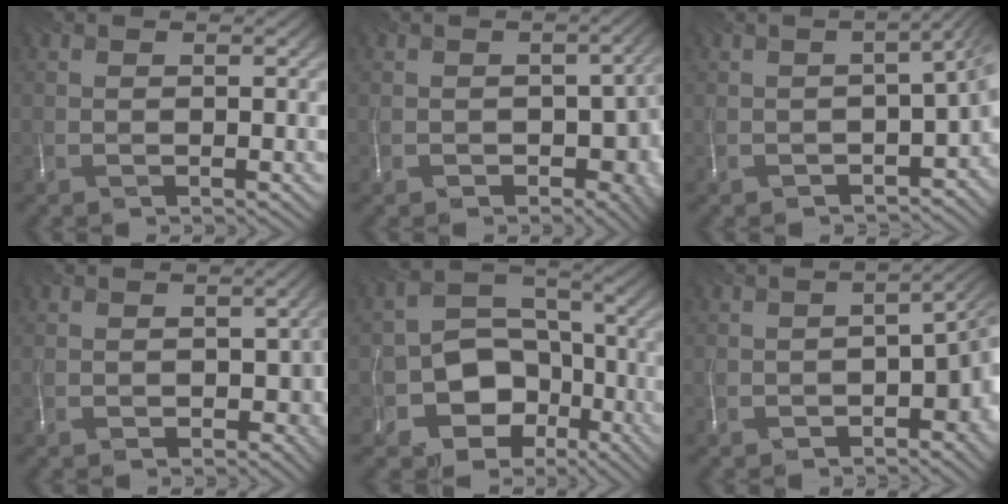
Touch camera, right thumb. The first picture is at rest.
{"total": 7.6, "force": [-2.6, 5.2, 4.9], "torque": [-0.070, -0.030, -0.031]}
{"total": 6.5, "force": [-2.6, 2.9, 5.2], "torque": [-0.073, -0.025, -0.036]}
{"total": 4.3, "force": [-2.0, 3.0, 2.5], "torque": [-0.037, -0.017, -0.029]}
{"total": 10.6, "force": [-5.2, 8.3, 3.9], "torque": [-0.058, -0.015, -0.105]}
{"total": 6.5, "force": [-2.6, 3.4, 4.9], "torque": [-0.065, -0.029, -0.037]}